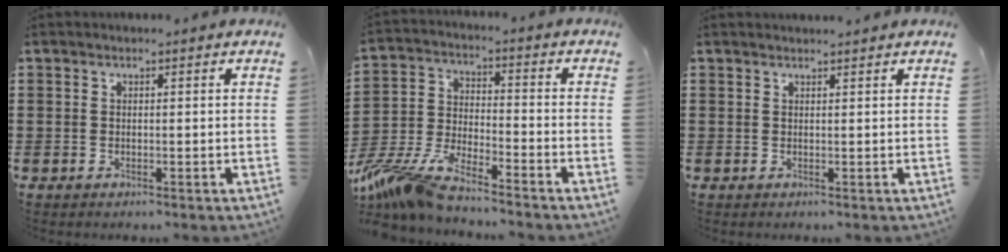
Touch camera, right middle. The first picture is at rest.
{"total": 9.0, "force": [-8.1, 0.5, 3.8], "torque": [-0.107, -0.012, -0.170]}
{"total": 0.9, "force": [0.8, -0.2, 0.0], "torque": [-0.003, -0.003, 0.018]}